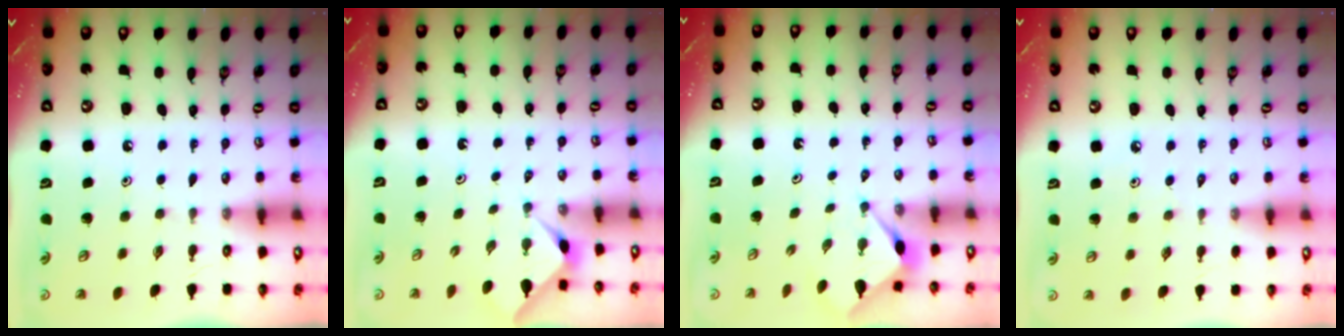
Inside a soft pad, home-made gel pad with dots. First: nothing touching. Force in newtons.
{"total": 3.4, "press": 3.4, "slide": 0.4}
{"total": 3.7, "press": 3.7, "slide": 0.0}
{"total": 2.8, "press": 2.7, "slide": 0.6}